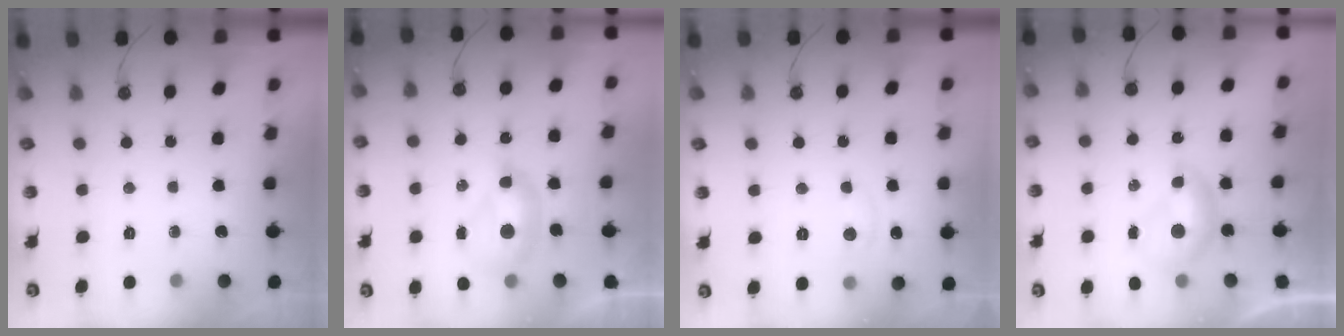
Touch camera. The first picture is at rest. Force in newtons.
{"total": 3.1, "press": 3.0, "slide": 0.6}
{"total": 0.7, "press": 0.3, "slide": 0.7}
{"total": 0.0}